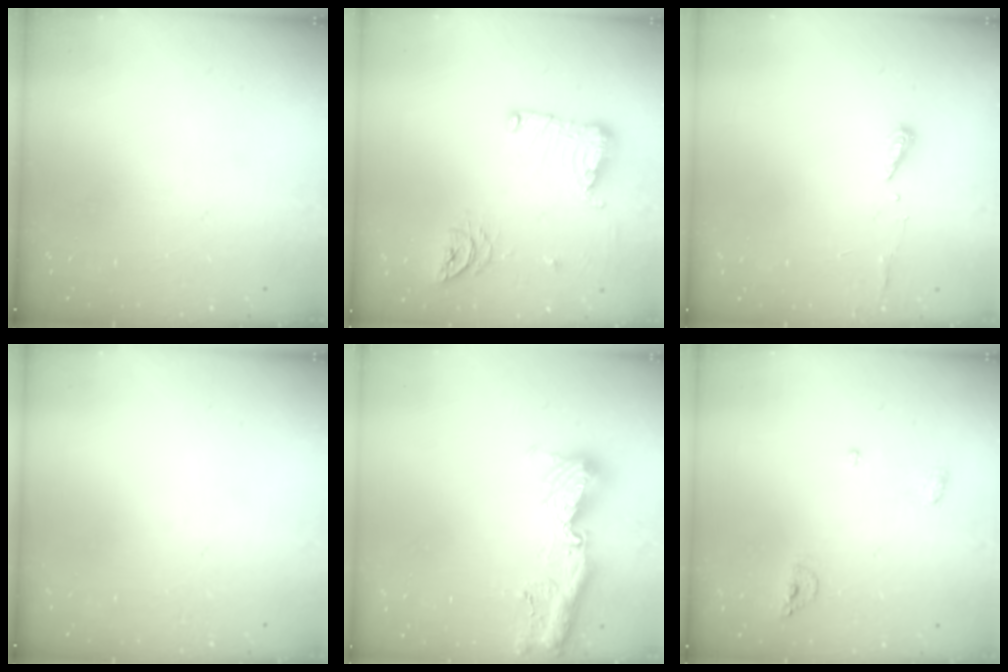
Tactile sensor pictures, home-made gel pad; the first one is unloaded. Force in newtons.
{"total": 12.2, "press": 12.1, "slide": 1.2}
{"total": 6.3, "press": 6.3, "slide": 0.5}
{"total": 0.0}
{"total": 14.1, "press": 14.0, "slide": 1.5}
{"total": 5.7, "press": 5.7, "slide": 1.0}